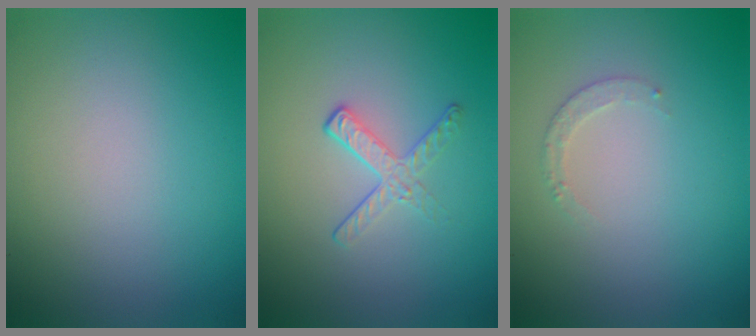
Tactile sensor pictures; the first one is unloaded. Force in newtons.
{"total": 1.9, "press": 1.1, "slide": 1.6}
{"total": 1.3, "press": 1.2, "slide": 0.2}